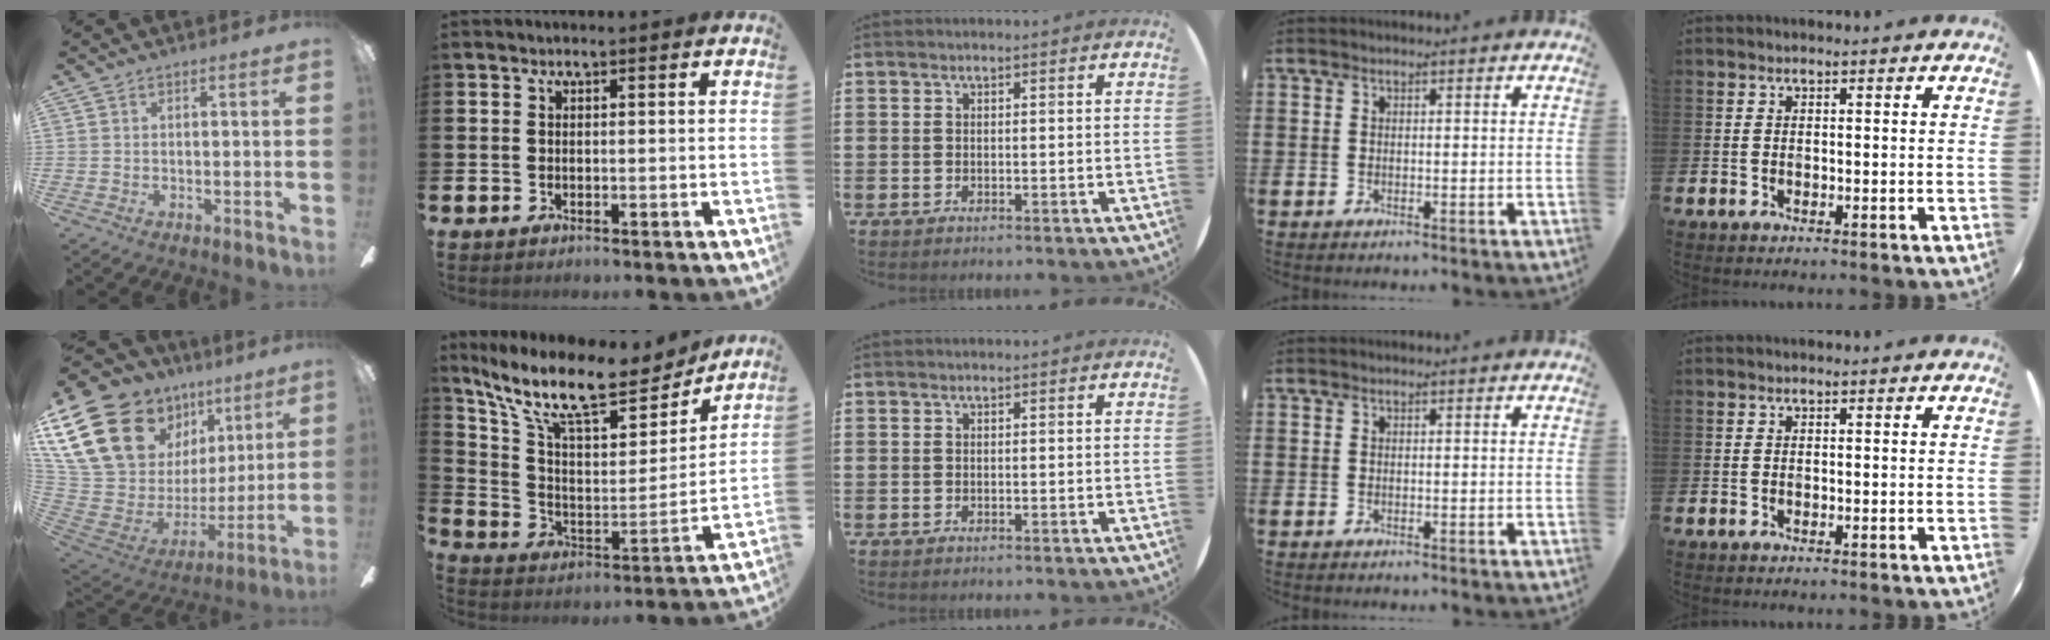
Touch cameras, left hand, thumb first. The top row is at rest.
{"thumb": {"total": 24.7, "force": [12.7, 16.4, 13.3], "torque": [-0.282, -0.076, 0.262]}, "index": {"total": 13.7, "force": [11.2, 3.7, 6.9], "torque": [-0.158, -0.068, 0.193]}}